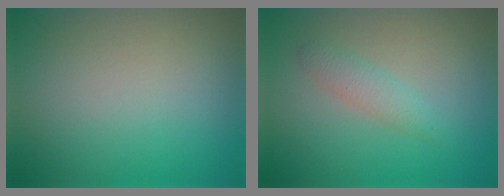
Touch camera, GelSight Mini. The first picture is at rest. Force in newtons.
{"total": 1.8, "press": 1.8, "slide": 0.0}